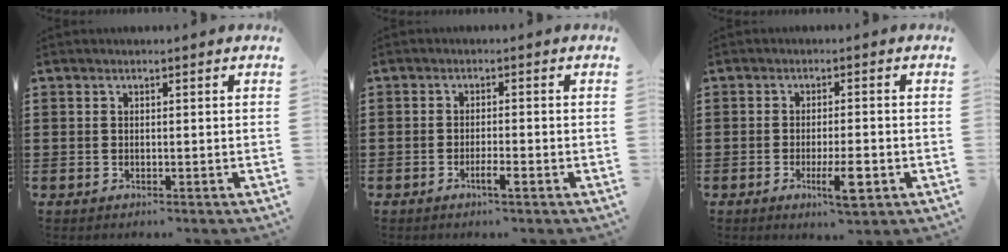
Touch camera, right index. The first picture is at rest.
{"total": 2.3, "force": [-1.3, 0.2, 1.9], "torque": [-0.033, -0.002, -0.022]}
{"total": 5.2, "force": [-2.1, 0.8, 4.7], "torque": [-0.088, -0.016, -0.034]}